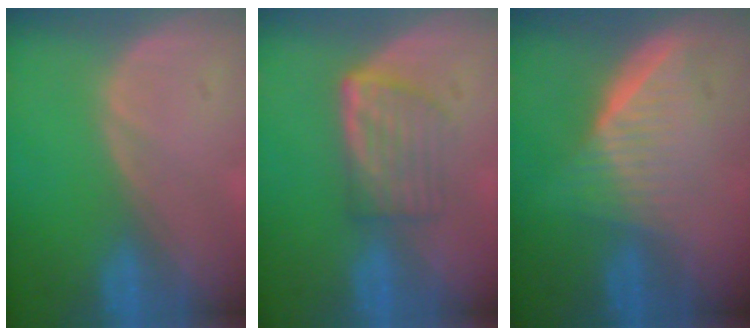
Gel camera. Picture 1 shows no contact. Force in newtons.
{"total": 5.8, "press": 5.2, "slide": 2.5}
{"total": 6.7, "press": 6.0, "slide": 3.0}